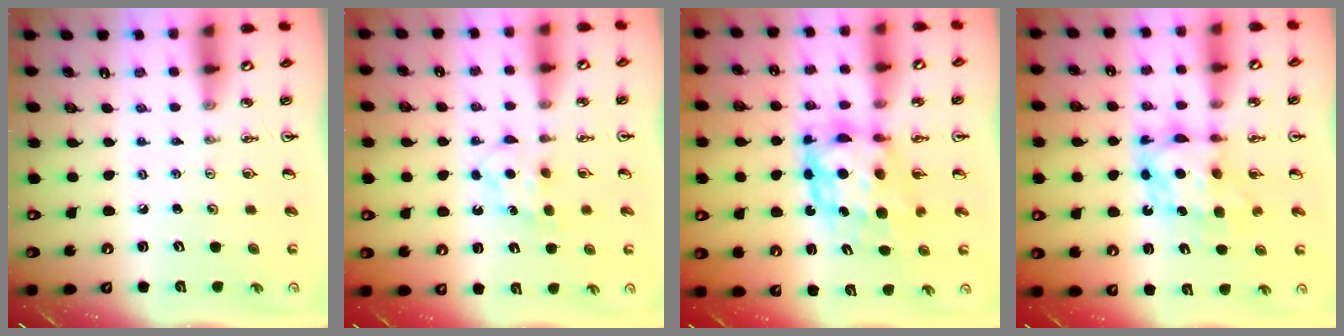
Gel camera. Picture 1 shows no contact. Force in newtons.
{"total": 5.3, "press": 5.2, "slide": 0.6}
{"total": 8.6, "press": 8.5, "slide": 0.8}
{"total": 6.8, "press": 6.8, "slide": 0.6}